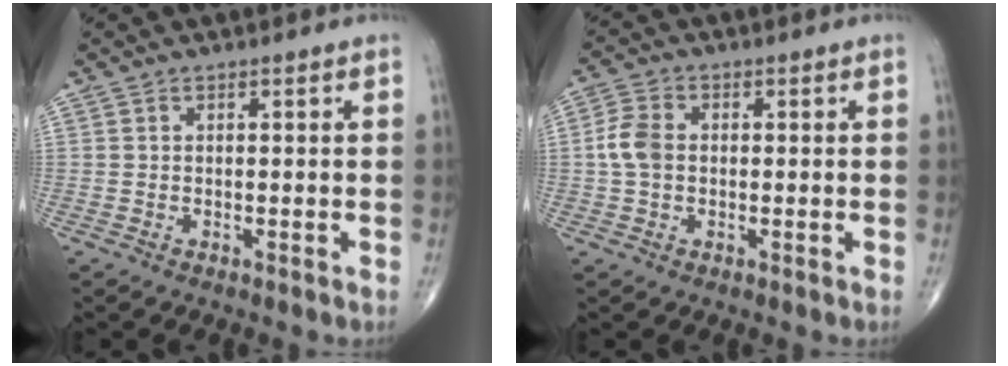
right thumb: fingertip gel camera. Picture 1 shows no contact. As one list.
[{"total": 5.0, "force": [0.0, 3.6, 3.5], "torque": [-0.076, 0.011, -0.007]}]